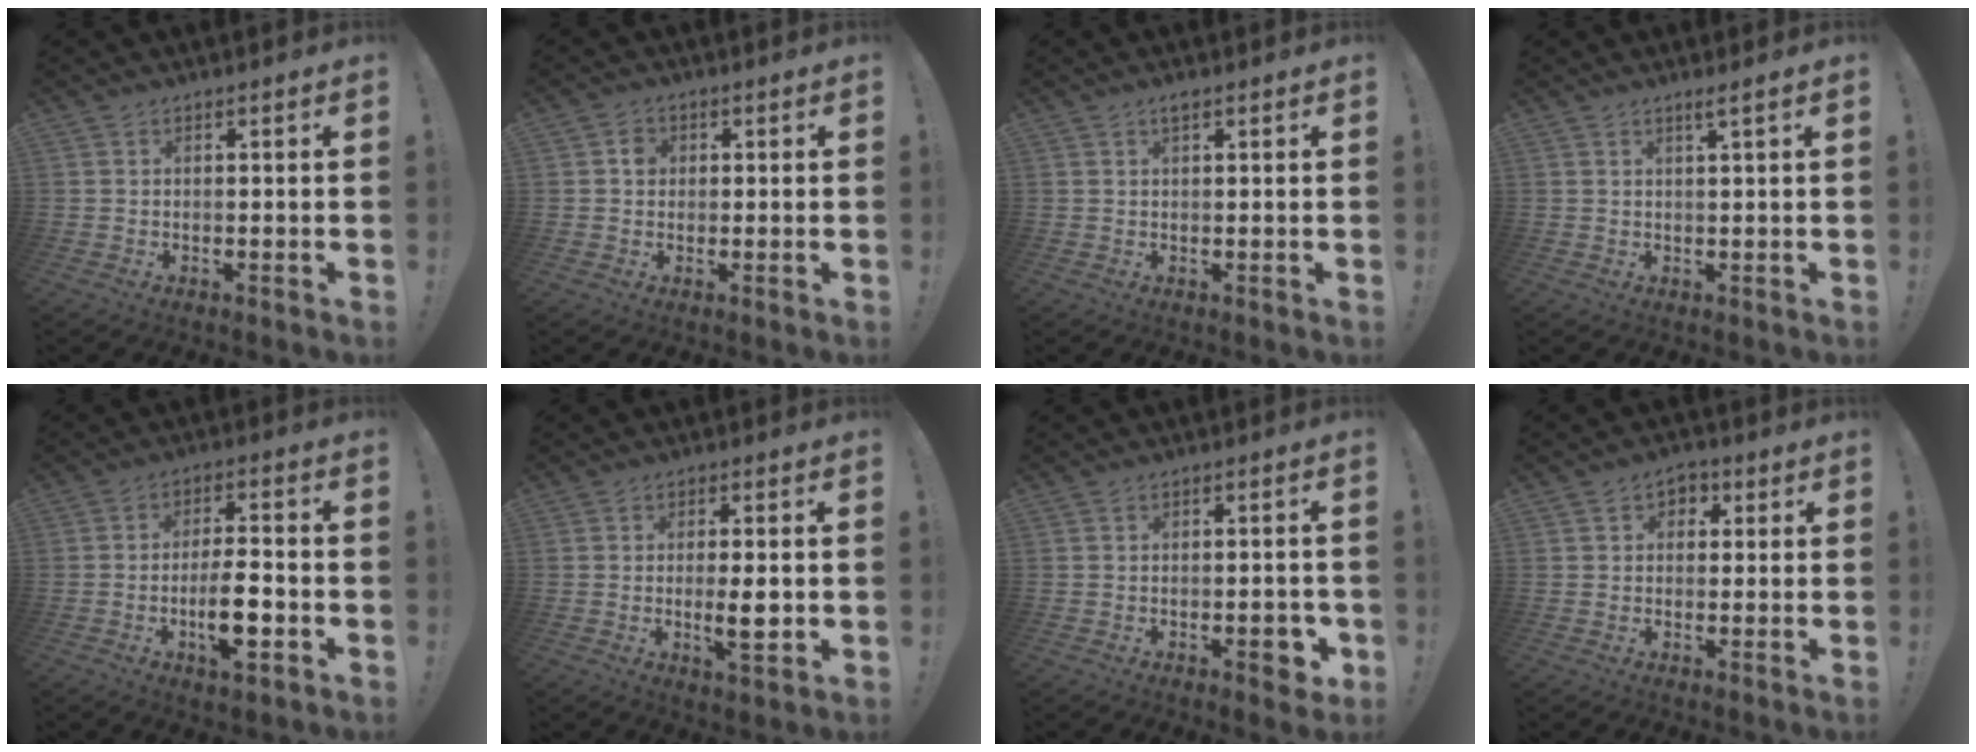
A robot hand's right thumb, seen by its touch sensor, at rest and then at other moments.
{"total": 3.0, "force": [0.2, 2.6, 1.3], "torque": [-0.006, 0.001, -0.002]}
{"total": 1.3, "force": [0.9, 0.2, 0.9], "torque": [-0.017, 0.000, 0.016]}
{"total": 2.3, "force": [1.3, -0.6, 1.8], "torque": [-0.035, -0.003, 0.019]}
{"total": 10.4, "force": [-3.2, 3.1, 9.4], "torque": [-0.165, 0.009, -0.056]}
{"total": 6.7, "force": [-1.0, 1.4, 6.5], "torque": [-0.101, -0.006, -0.016]}
{"total": 5.2, "force": [-2.0, 1.9, 4.4], "torque": [-0.052, 0.005, -0.030]}
{"total": 4.0, "force": [0.9, 3.5, 1.7], "torque": [-0.019, 0.003, 0.015]}